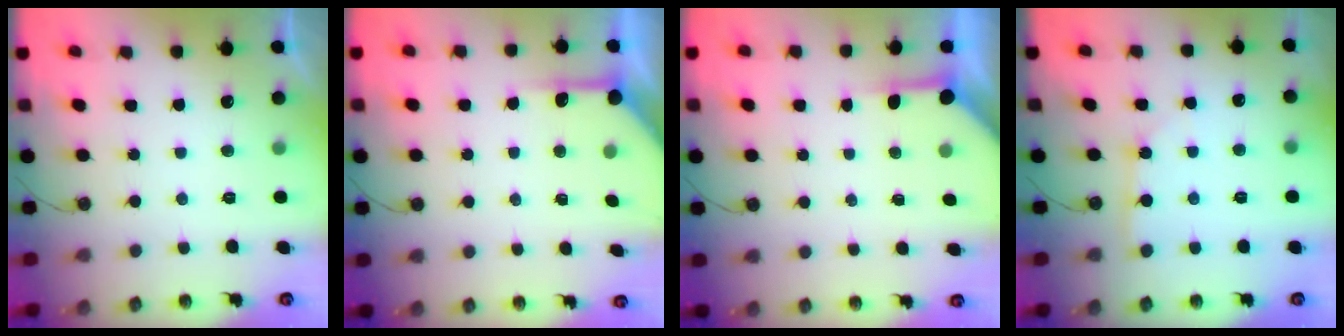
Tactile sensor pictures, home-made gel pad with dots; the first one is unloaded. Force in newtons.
{"total": 5.2, "press": 5.2, "slide": 0.3}
{"total": 3.8, "press": 3.8, "slide": 0.4}
{"total": 1.8, "press": 1.8, "slide": 0.2}